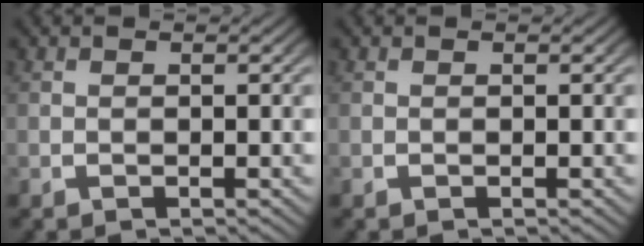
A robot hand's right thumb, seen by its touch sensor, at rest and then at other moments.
{"total": 0.0}